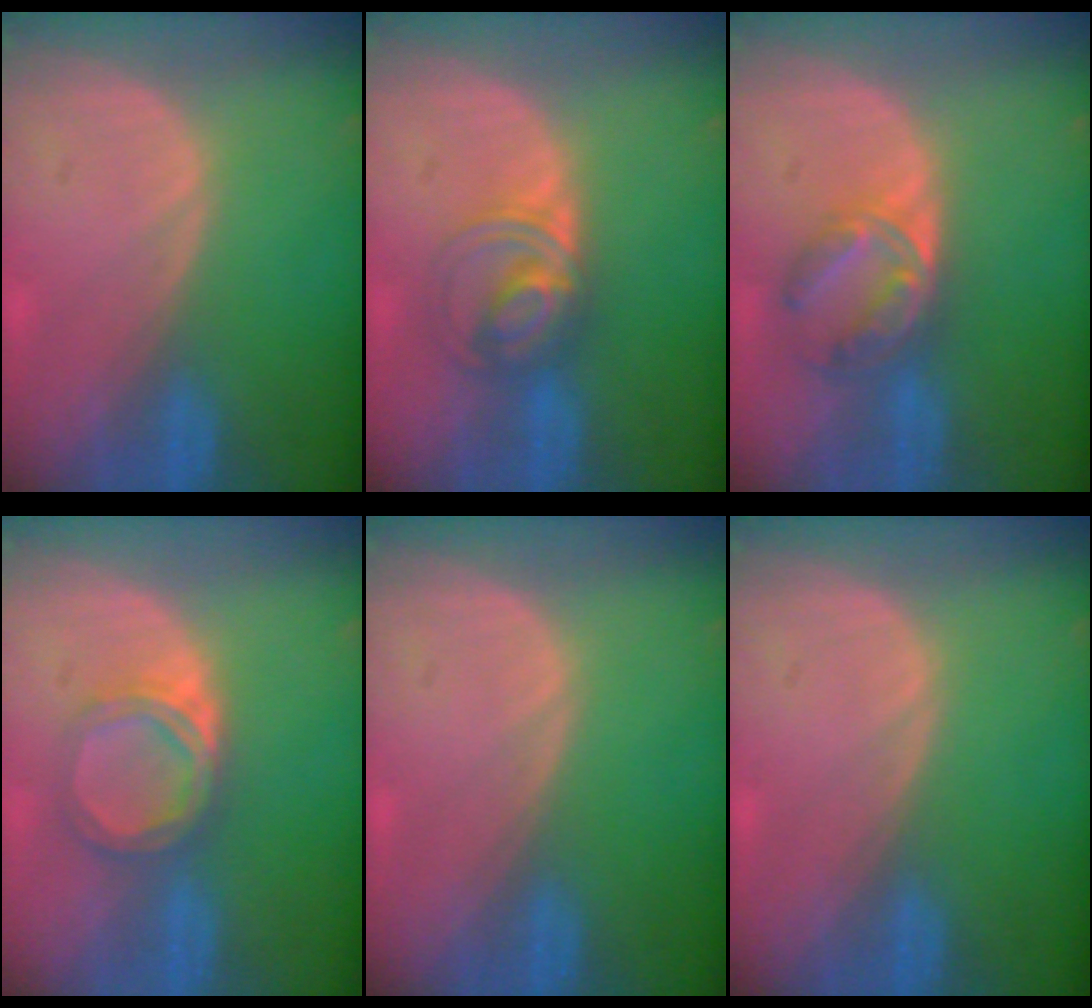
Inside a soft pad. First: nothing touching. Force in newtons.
{"total": 5.5, "press": 5.5, "slide": 0.6}
{"total": 6.4, "press": 5.8, "slide": 2.8}
{"total": 4.8, "press": 4.8, "slide": 0.3}
{"total": 0.0}
{"total": 0.0}